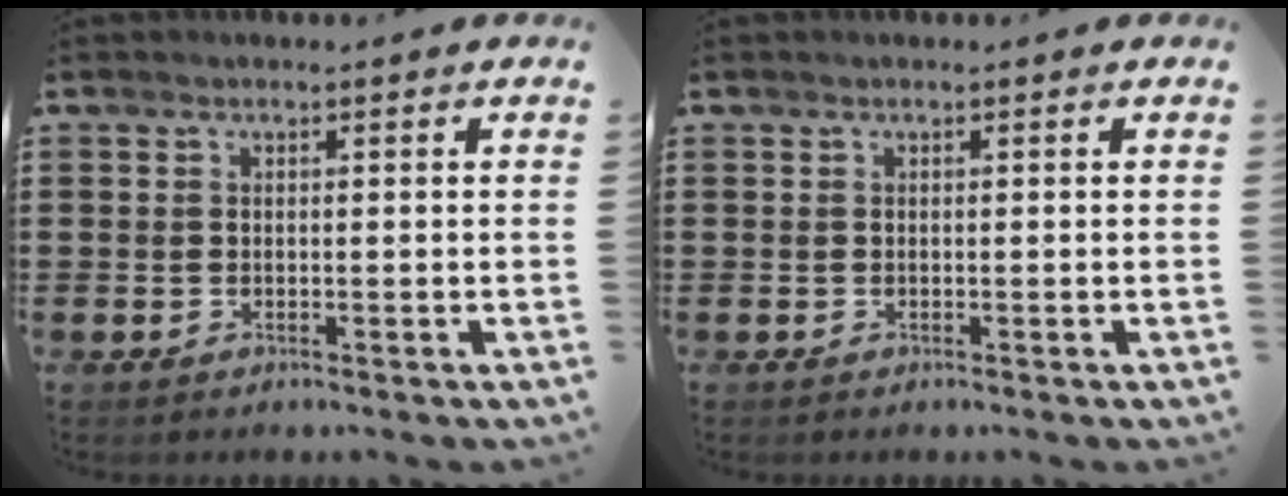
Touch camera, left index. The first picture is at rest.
{"total": 0.0}